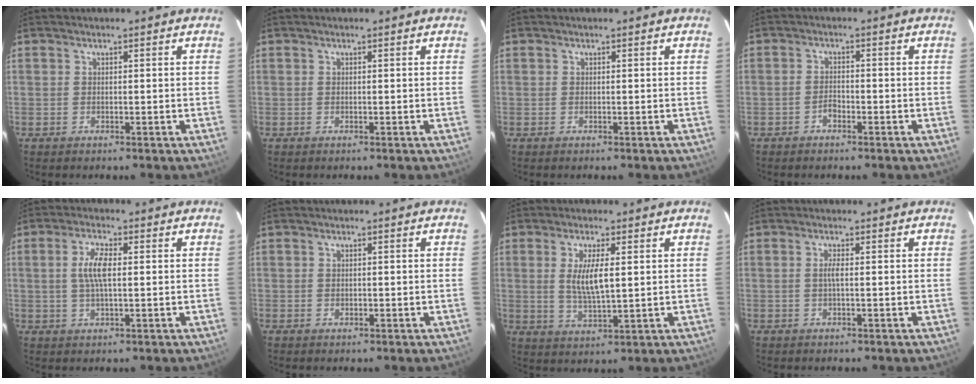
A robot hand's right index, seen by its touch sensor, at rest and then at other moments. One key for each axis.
{"total": 0.0}
{"total": 0.0}
{"total": 1.8, "fx": -1.3, "fy": 1.0, "fz": 0.7, "tx": -0.015, "ty": 0.005, "tz": -0.023}
{"total": 5.4, "fx": 0.6, "fy": 1.8, "fz": 5.0, "tx": -0.100, "ty": 0.007, "tz": 0.012}
{"total": 0.8, "fx": -0.1, "fy": 0.8, "fz": 0.3, "tx": -0.002, "ty": 0.001, "tz": -0.002}
{"total": 7.0, "fx": 1.2, "fy": 1.9, "fz": 6.6, "tx": -0.127, "ty": -0.005, "tz": 0.026}
{"total": 1.5, "fx": -0.1, "fy": 0.0, "fz": 1.5, "tx": -0.028, "ty": 0.001, "tz": -0.004}